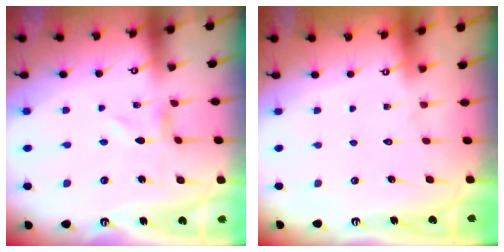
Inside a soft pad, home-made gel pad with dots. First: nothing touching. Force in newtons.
{"total": 1.7, "press": 1.7, "slide": 0.1}